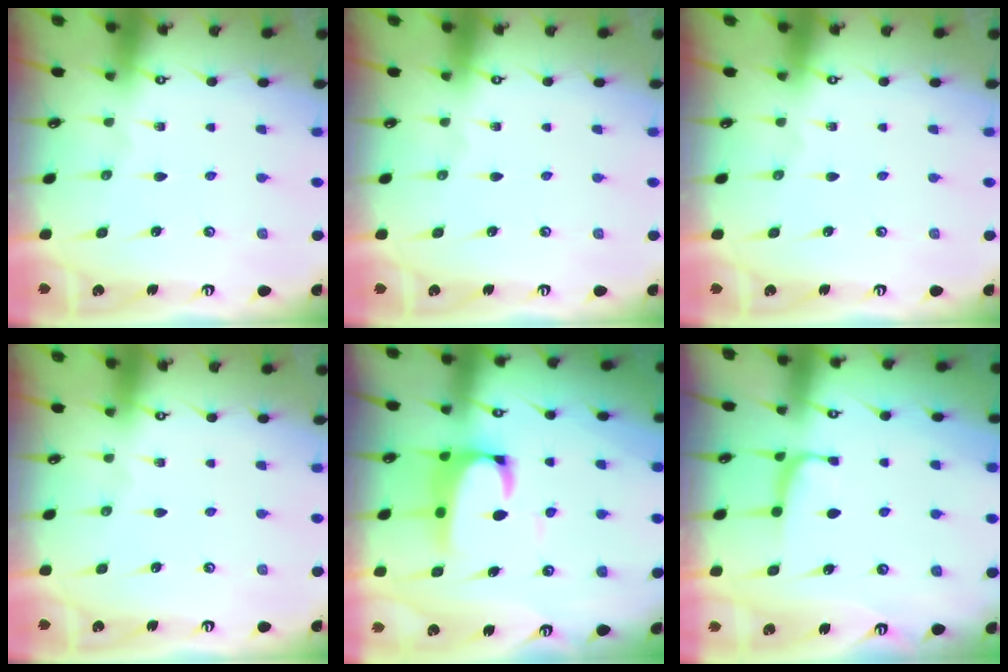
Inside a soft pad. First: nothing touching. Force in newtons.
{"total": 0.0}
{"total": 0.0}
{"total": 0.0}
{"total": 3.8, "press": 3.6, "slide": 1.2}
{"total": 1.0, "press": 0.9, "slide": 0.5}